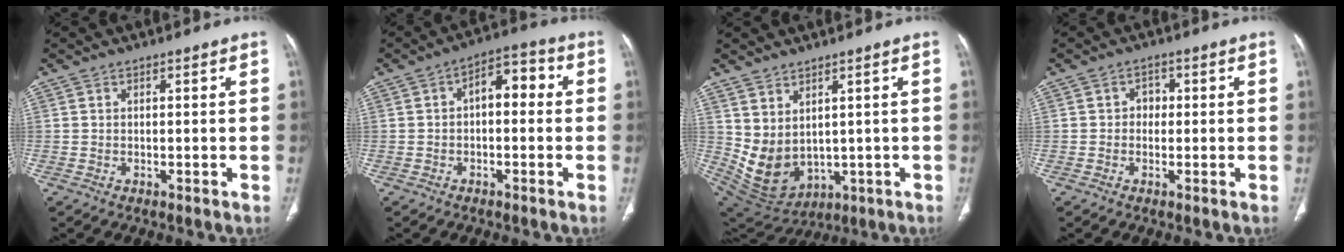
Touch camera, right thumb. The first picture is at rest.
{"total": 6.9, "force": [0.2, 3.9, 5.7], "torque": [-0.056, 0.029, -0.009]}
{"total": 9.5, "force": [2.0, 6.4, 6.7], "torque": [-0.109, -0.021, 0.076]}
{"total": 2.2, "force": [0.0, 1.9, 1.1], "torque": [0.002, 0.008, -0.006]}